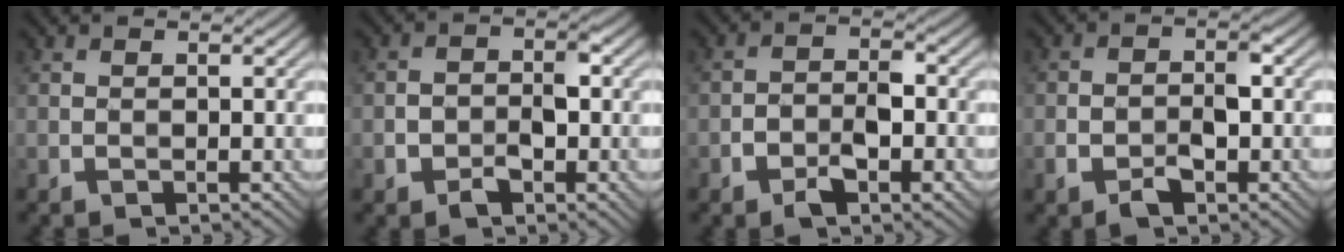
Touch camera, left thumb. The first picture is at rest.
{"total": 4.9, "force": [-1.8, 3.0, 3.5], "torque": [-0.048, -0.002, -0.031]}
{"total": 5.2, "force": [-2.5, 2.5, 3.8], "torque": [-0.060, 0.005, -0.045]}
{"total": 4.8, "force": [-1.9, 2.5, 3.6], "torque": [-0.058, 0.003, -0.033]}